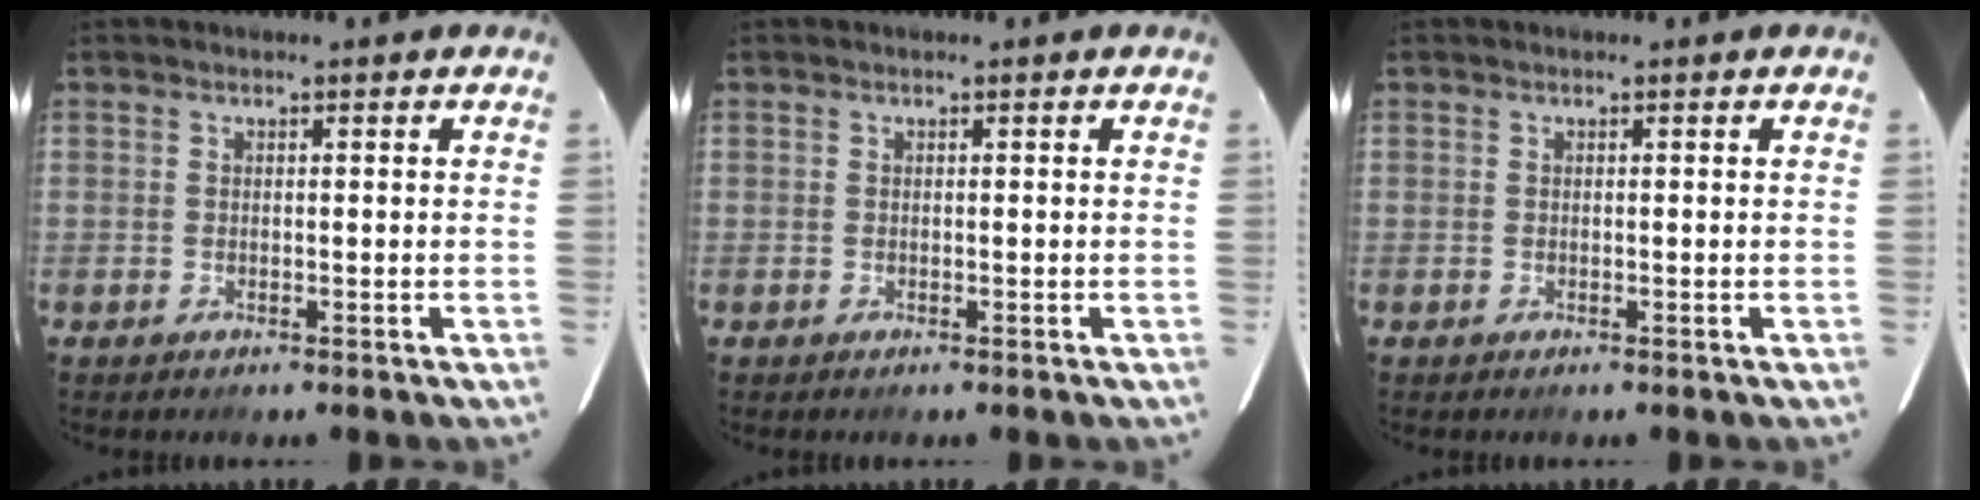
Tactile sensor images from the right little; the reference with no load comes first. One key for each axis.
{"total": 0.0}
{"total": 0.0}